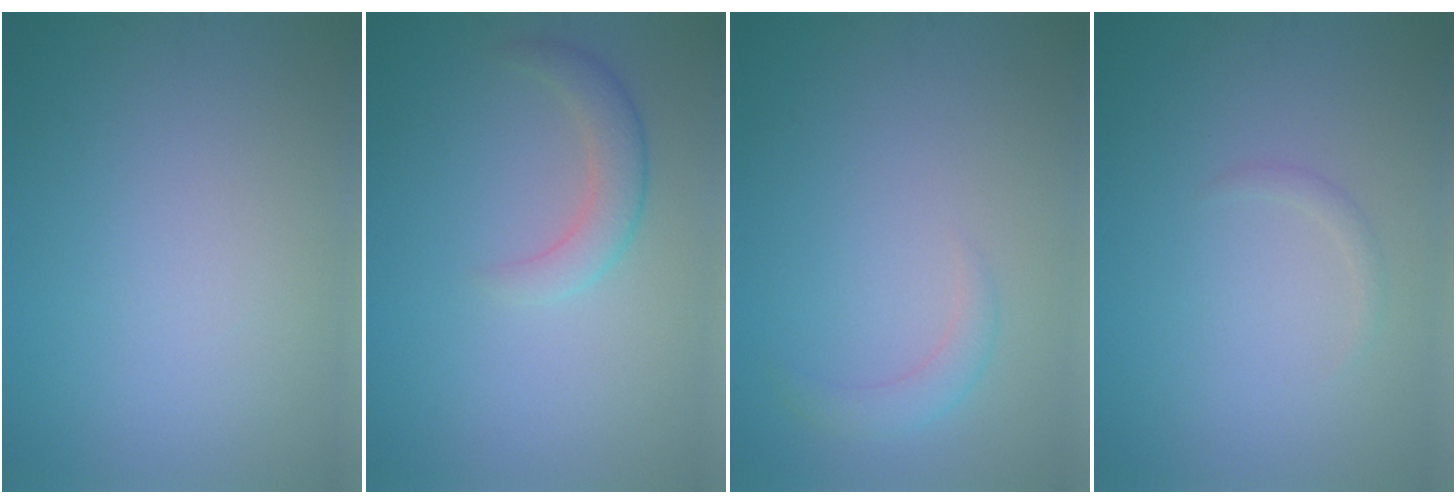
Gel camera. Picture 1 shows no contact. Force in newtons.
{"total": 2.5, "press": 2.5, "slide": 0.2}
{"total": 1.6, "press": 1.6, "slide": 0.1}
{"total": 0.8, "press": 0.8, "slide": 0.0}